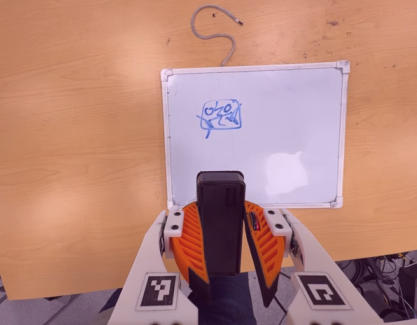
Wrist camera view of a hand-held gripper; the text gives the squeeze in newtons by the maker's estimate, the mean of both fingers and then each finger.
{"total": 9.7, "left": 8.1, "right": 11.3}